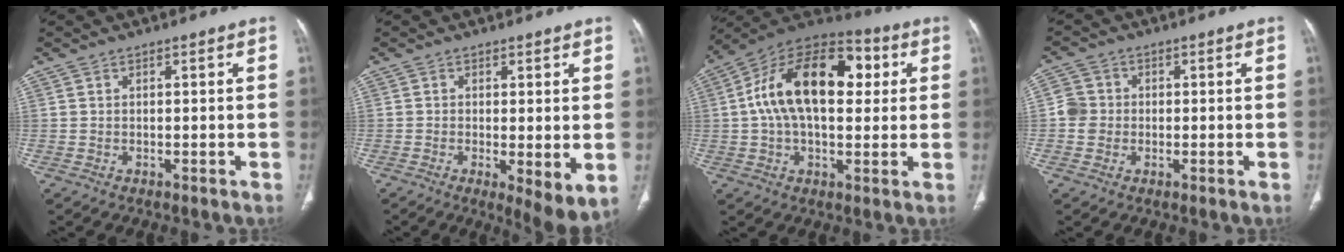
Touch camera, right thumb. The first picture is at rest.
{"total": 6.6, "force": [-1.0, 2.0, 6.2], "torque": [-0.100, -0.024, -0.016]}
{"total": 21.5, "force": [3.7, 12.3, 17.2], "torque": [-0.270, 0.031, 0.051]}
{"total": 4.1, "force": [-0.3, 3.9, 1.1], "torque": [-0.005, 0.007, -0.011]}